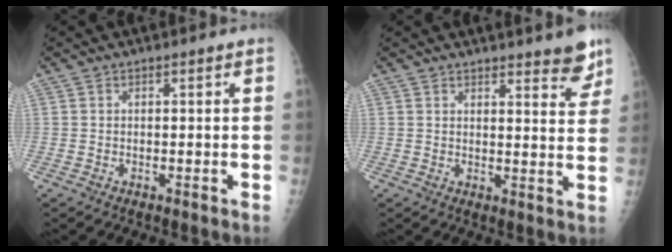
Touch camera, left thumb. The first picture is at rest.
{"total": 5.7, "force": [4.6, 1.3, 3.0], "torque": [-0.016, -0.033, 0.052]}